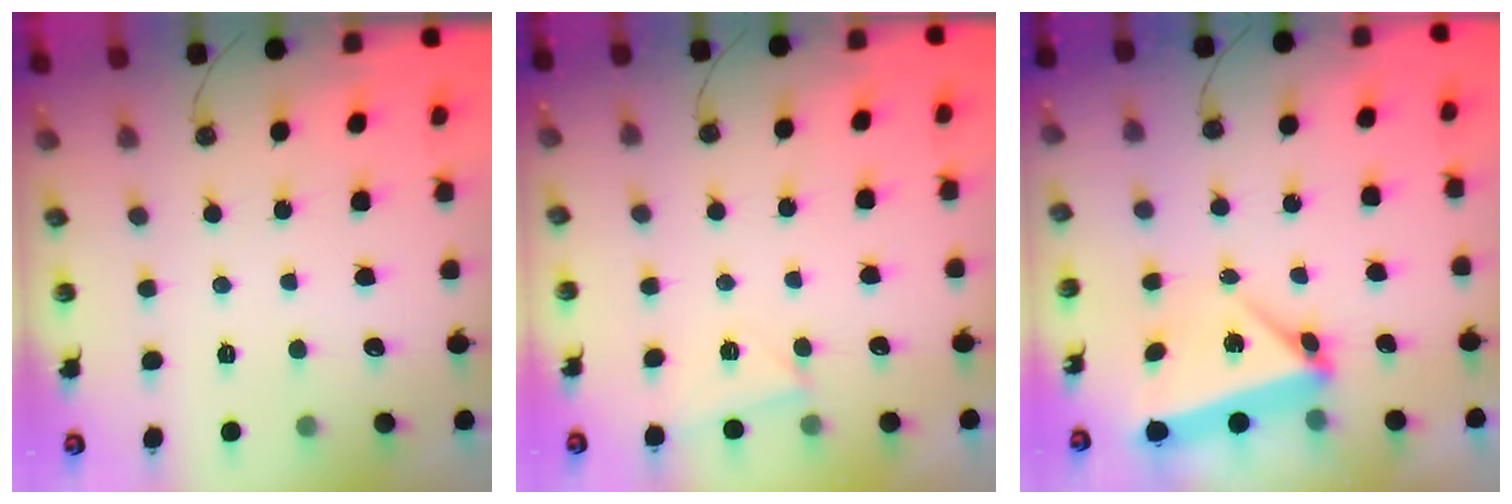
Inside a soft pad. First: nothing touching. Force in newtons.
{"total": 2.7, "press": 2.7, "slide": 0.3}
{"total": 5.3, "press": 5.3, "slide": 0.2}